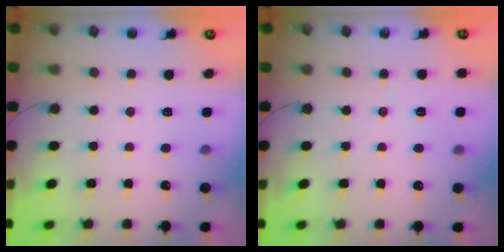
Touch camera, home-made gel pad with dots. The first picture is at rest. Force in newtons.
{"total": 3.0, "press": 2.1, "slide": 2.2}